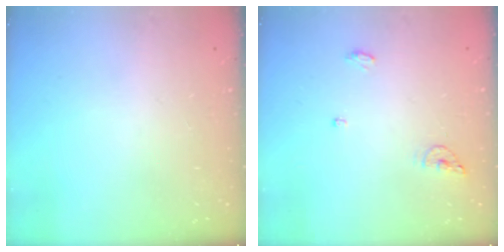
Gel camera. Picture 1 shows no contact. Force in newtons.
{"total": 5.9, "press": 5.6, "slide": 1.7}